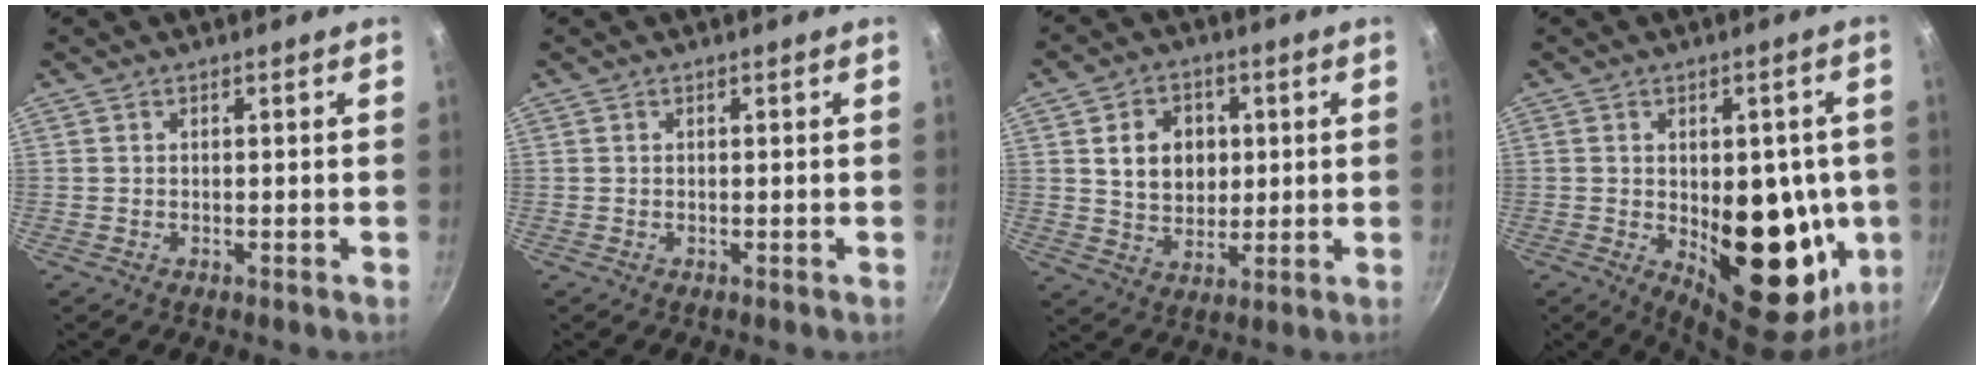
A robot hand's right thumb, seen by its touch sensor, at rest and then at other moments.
{"total": 0.0}
{"total": 9.9, "force": [1.9, 7.9, 5.7], "torque": [-0.065, -0.005, 0.034]}
{"total": 20.8, "force": [-2.4, 11.1, 17.4], "torque": [-0.173, -0.020, -0.013]}